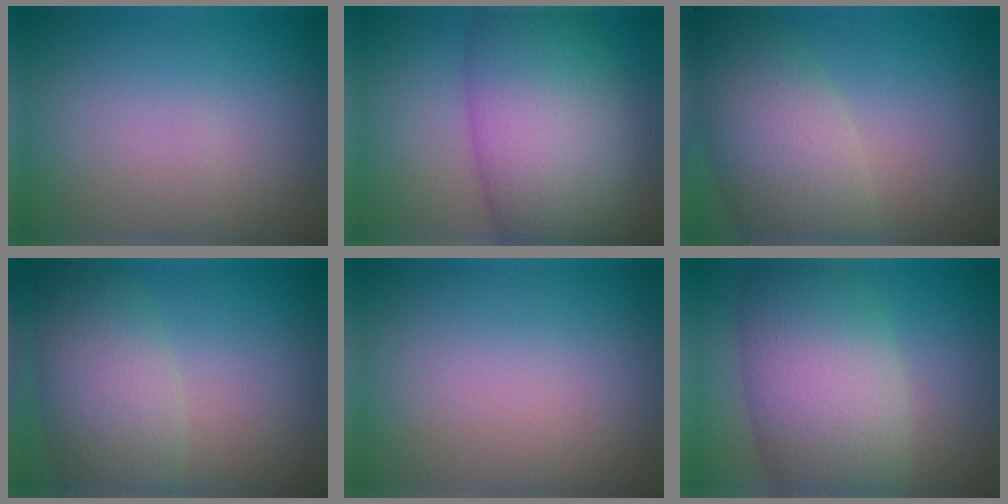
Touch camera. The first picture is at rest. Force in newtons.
{"total": 10.8, "press": 10.8, "slide": 0.4}
{"total": 7.5, "press": 7.5, "slide": 0.6}
{"total": 6.4, "press": 6.4, "slide": 0.3}
{"total": 0.0}
{"total": 10.1, "press": 10.1, "slide": 0.1}